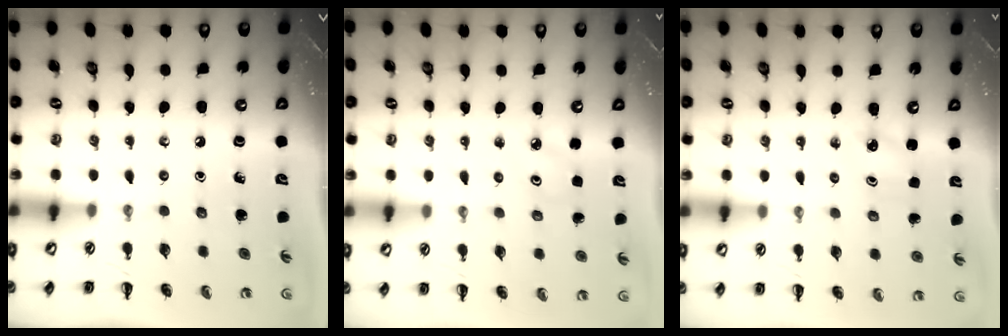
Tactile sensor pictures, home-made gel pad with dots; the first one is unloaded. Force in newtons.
{"total": 2.4, "press": 2.3, "slide": 0.6}
{"total": 2.6, "press": 2.5, "slide": 0.7}